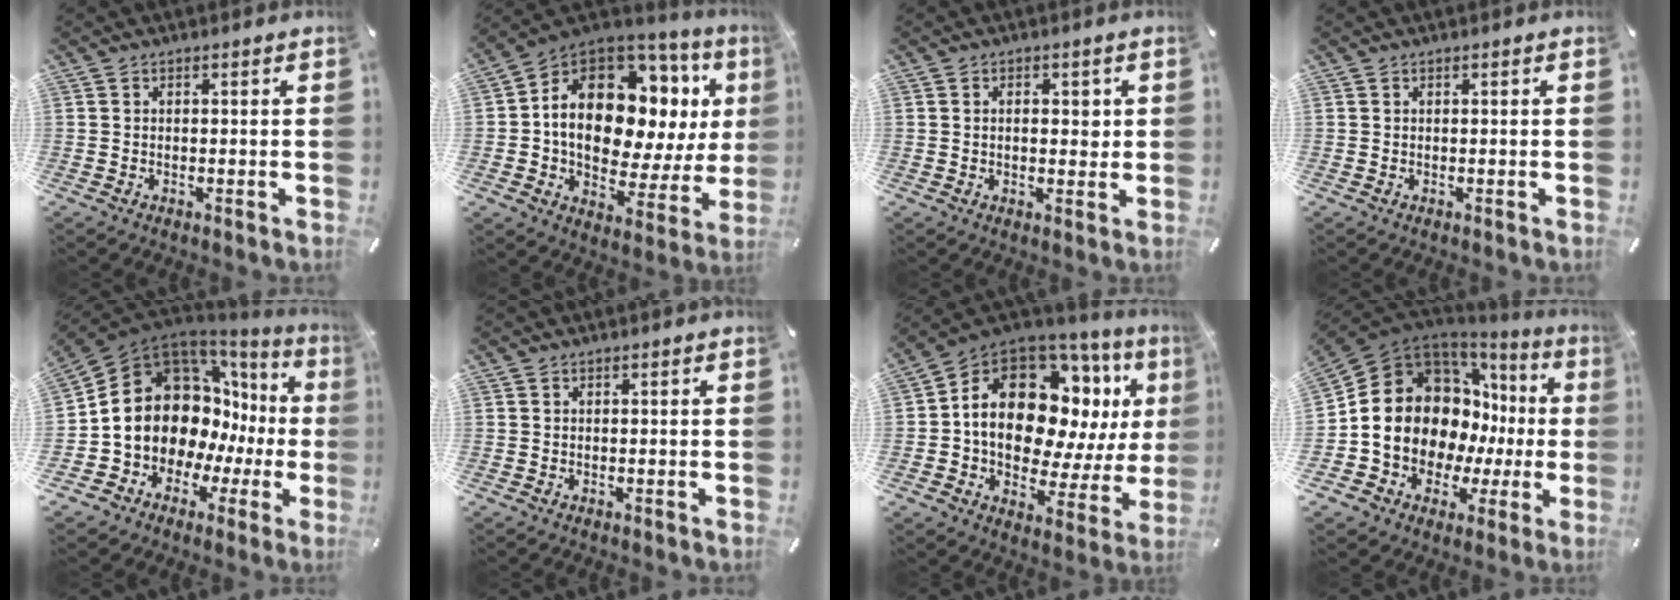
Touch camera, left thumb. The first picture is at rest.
{"total": 17.4, "force": [3.4, 11.3, 12.7], "torque": [-0.216, -0.039, 0.052]}
{"total": 3.8, "force": [0.4, 2.3, 3.0], "torque": [-0.028, -0.005, -0.003]}
{"total": 0.0}
{"total": 16.4, "force": [2.7, 13.3, 9.1], "torque": [-0.163, -0.050, 0.067]}
{"total": 0.0}
{"total": 20.0, "force": [5.4, 12.8, 14.4], "torque": [-0.264, -0.046, 0.088]}
{"total": 17.7, "force": [2.0, 14.7, 9.6], "torque": [-0.158, -0.038, 0.050]}